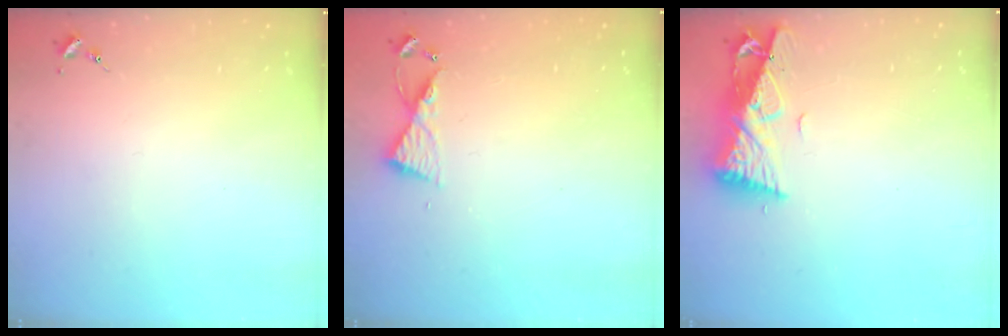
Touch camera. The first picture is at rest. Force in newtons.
{"total": 6.0, "press": 6.0, "slide": 0.6}
{"total": 10.1, "press": 10.0, "slide": 1.4}